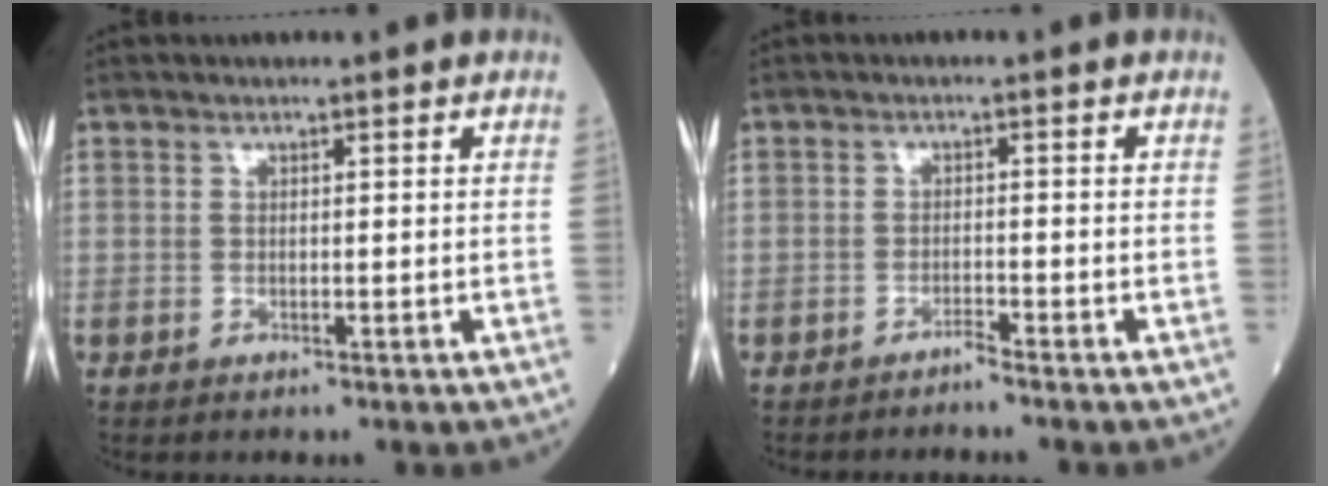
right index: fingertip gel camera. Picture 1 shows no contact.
{"total": 1.3, "force": [-1.3, -0.3, 0.2], "torque": [0.001, 0.000, -0.022]}